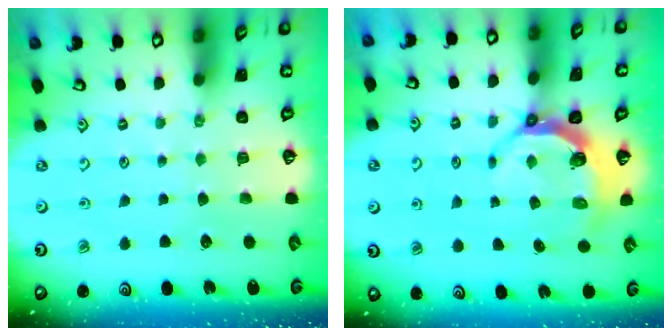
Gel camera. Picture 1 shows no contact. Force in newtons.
{"total": 4.9, "press": 3.8, "slide": 3.1}